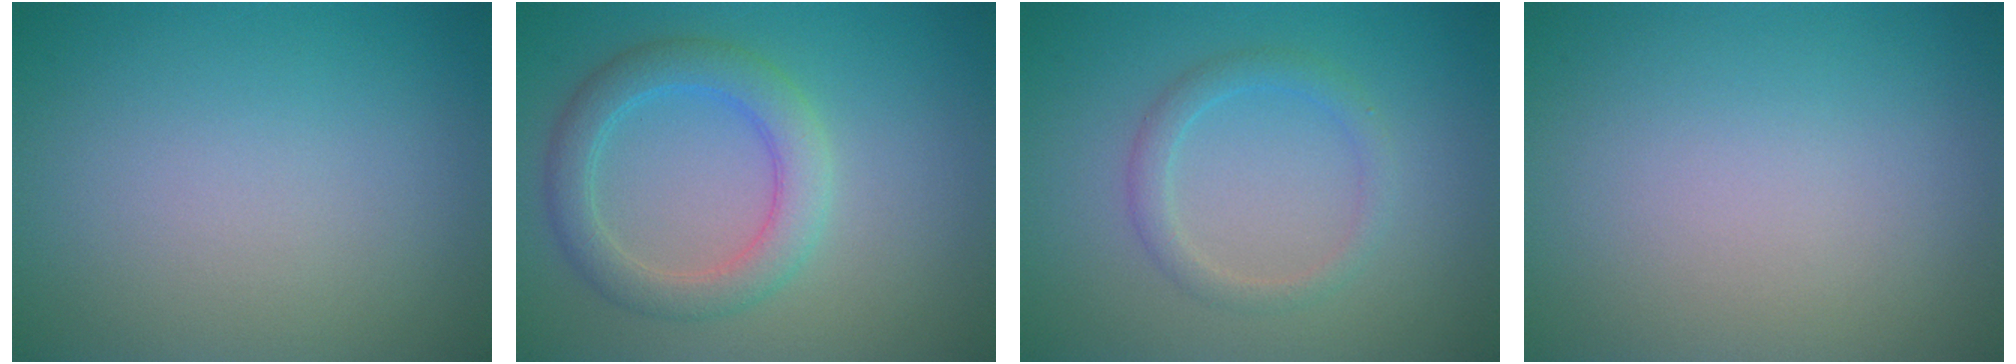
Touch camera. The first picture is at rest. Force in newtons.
{"total": 3.8, "press": 3.8, "slide": 0.1}
{"total": 2.0, "press": 2.0, "slide": 0.1}
{"total": 0.0}